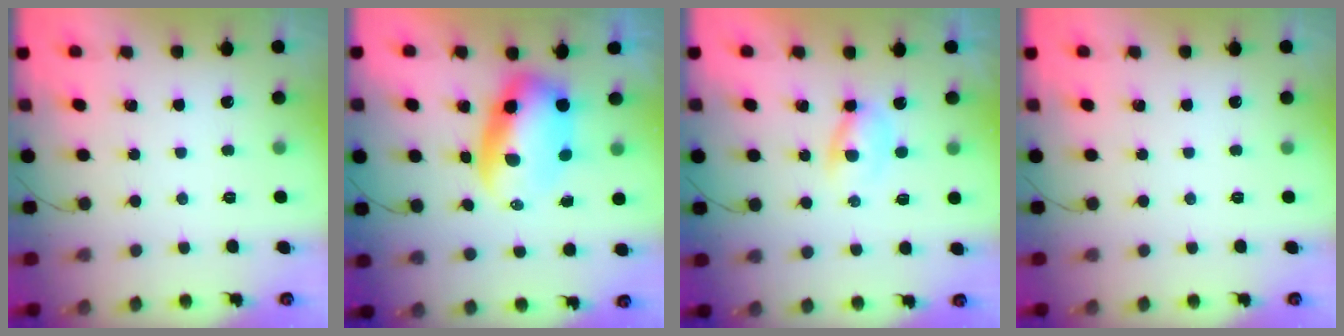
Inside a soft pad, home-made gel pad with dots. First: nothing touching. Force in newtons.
{"total": 8.4, "press": 8.0, "slide": 2.4}
{"total": 2.1, "press": 1.9, "slide": 0.9}
{"total": 0.0}